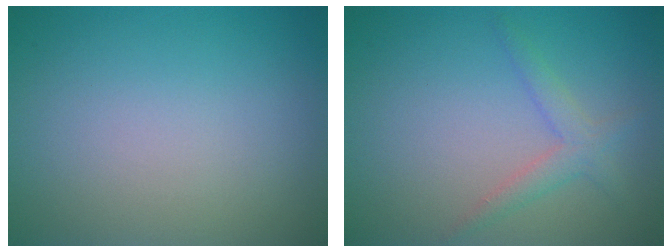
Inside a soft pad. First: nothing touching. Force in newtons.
{"total": 2.0, "press": 2.0, "slide": 0.2}